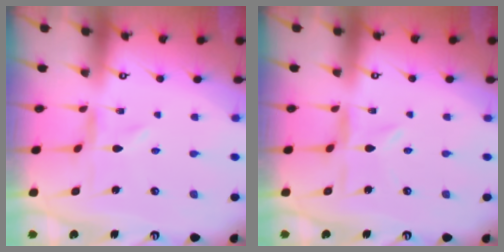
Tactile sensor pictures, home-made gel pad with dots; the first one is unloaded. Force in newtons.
{"total": 2.0, "press": 2.0, "slide": 0.3}